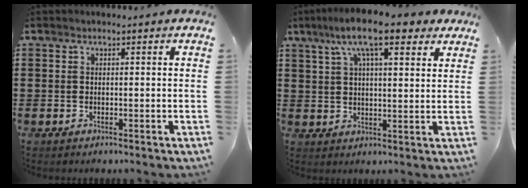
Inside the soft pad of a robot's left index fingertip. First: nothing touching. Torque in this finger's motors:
{"motor_torque": [2.14, 0.00, 1.06, 0.21]}